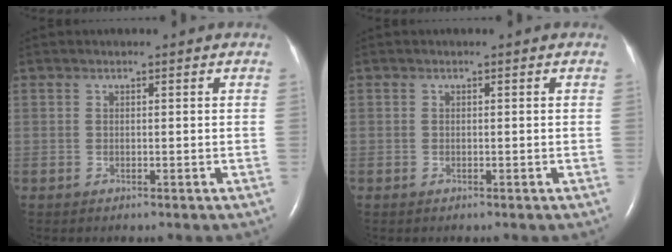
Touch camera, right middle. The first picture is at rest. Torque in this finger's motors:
{"motor_torque": [0.00, 0.00, -0.37, -0.21]}